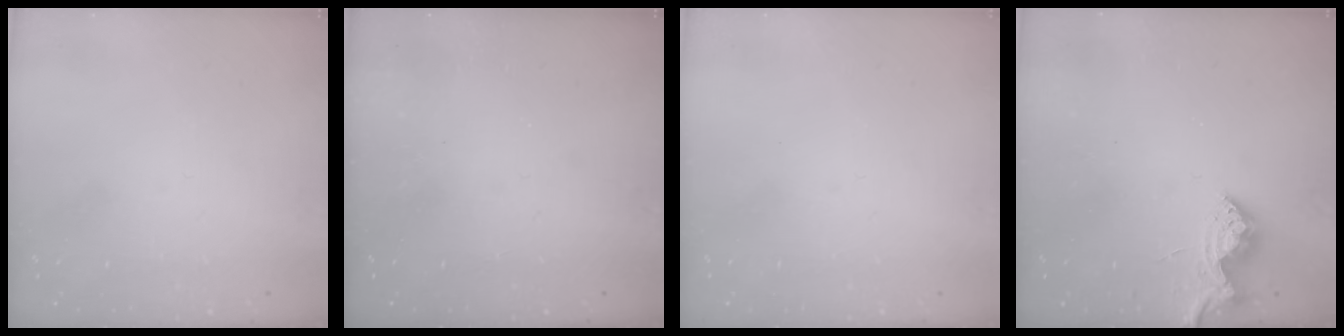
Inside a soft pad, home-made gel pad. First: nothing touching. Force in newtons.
{"total": 1.4, "press": 1.3, "slide": 0.4}
{"total": 0.0}
{"total": 8.3, "press": 8.2, "slide": 0.8}